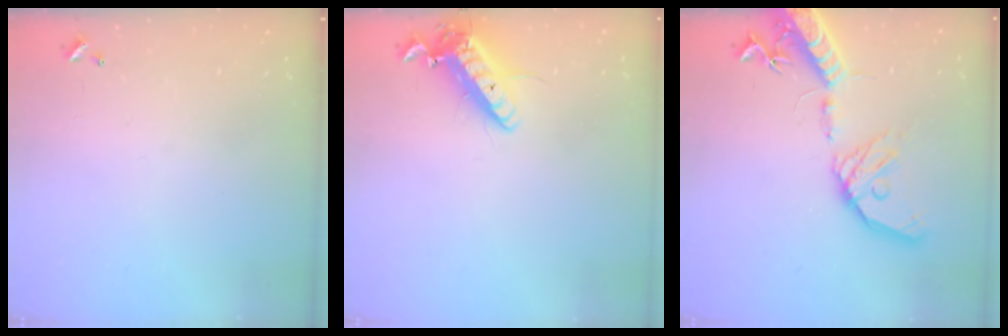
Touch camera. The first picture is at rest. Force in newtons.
{"total": 14.5, "press": 14.2, "slide": 2.9}
{"total": 20.1, "press": 19.7, "slide": 3.7}